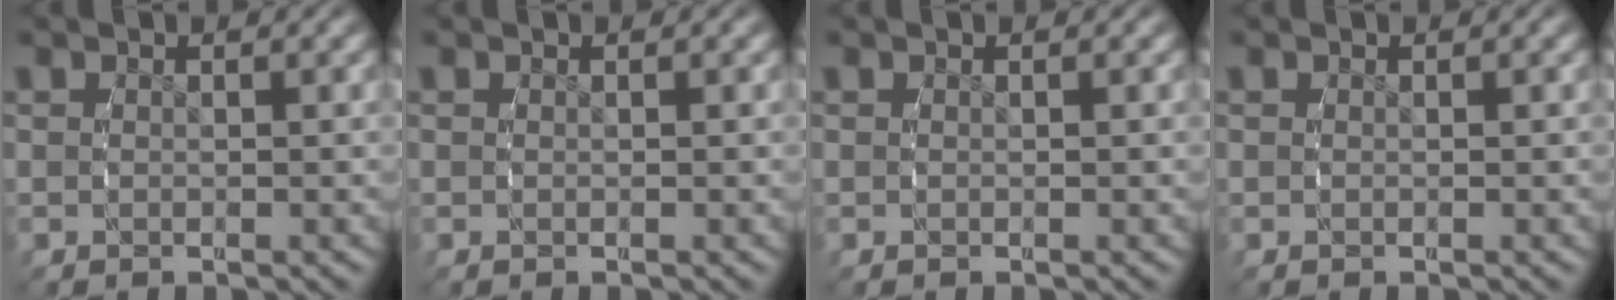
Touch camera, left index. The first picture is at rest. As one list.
[{"total": 0.0}, {"total": 0.0}, {"total": 0.0}]